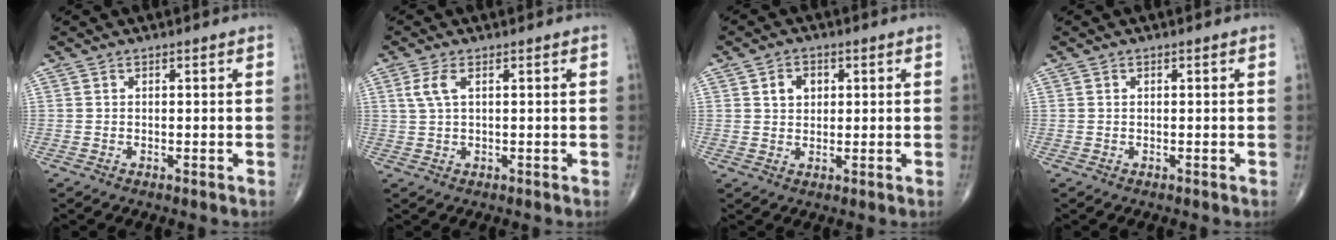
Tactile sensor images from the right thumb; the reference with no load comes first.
{"total": 3.4, "force": [1.2, 1.4, 2.8], "torque": [-0.074, 0.008, 0.027]}
{"total": 4.0, "force": [1.3, 3.1, 2.2], "torque": [-0.017, -0.002, 0.020]}
{"total": 0.0}